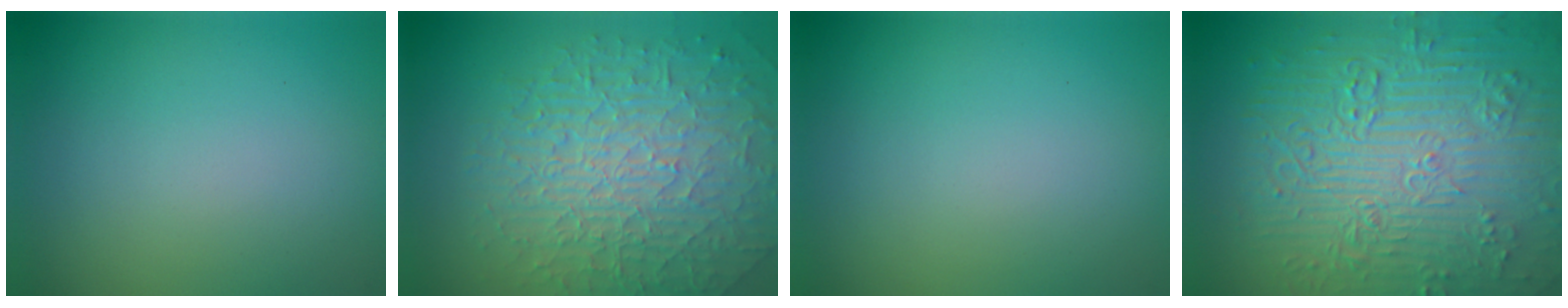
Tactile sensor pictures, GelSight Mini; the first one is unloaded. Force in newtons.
{"total": 9.8, "press": 6.4, "slide": 7.4}
{"total": 0.0}
{"total": 12.0, "press": 7.9, "slide": 9.0}